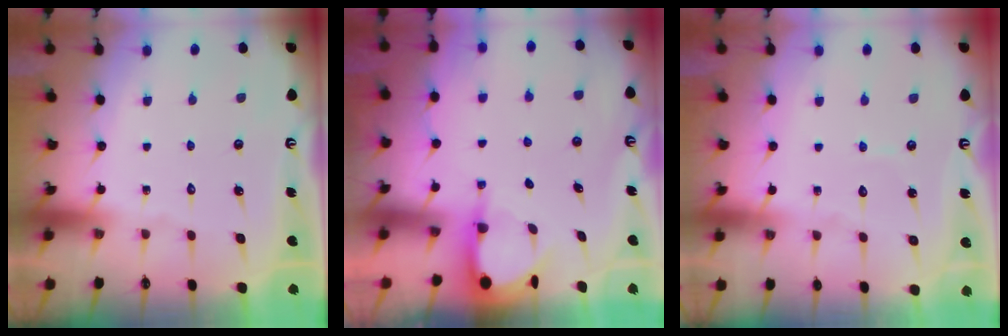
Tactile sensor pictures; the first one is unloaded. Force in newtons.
{"total": 3.9, "press": 3.9, "slide": 0.3}
{"total": 3.7, "press": 3.7, "slide": 0.3}